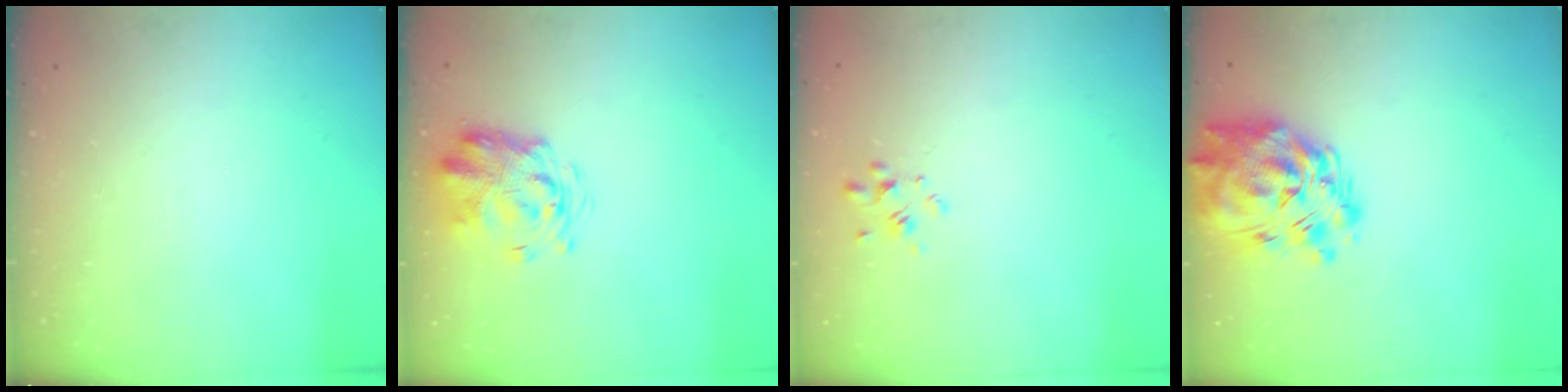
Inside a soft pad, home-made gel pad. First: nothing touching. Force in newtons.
{"total": 3.1, "press": 2.9, "slide": 1.0}
{"total": 2.2, "press": 2.0, "slide": 1.0}
{"total": 10.8, "press": 10.1, "slide": 4.0}